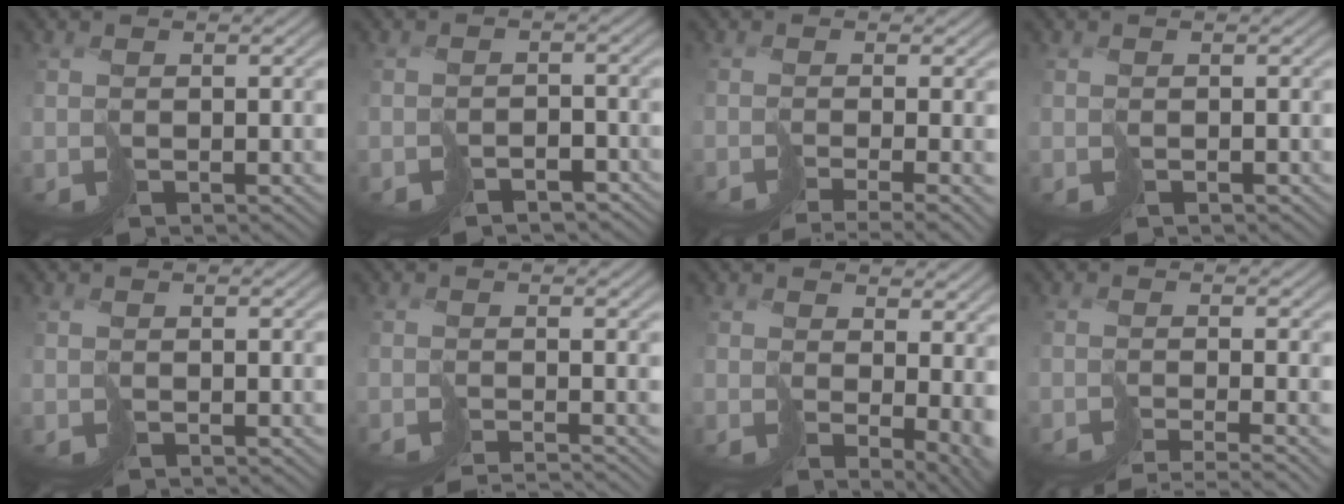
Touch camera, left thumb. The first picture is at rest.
{"total": 3.9, "force": [-3.6, 1.3, 0.6], "torque": [0.001, -0.009, -0.053]}
{"total": 4.7, "force": [-3.5, -0.1, 3.1], "torque": [-0.038, -0.015, -0.044]}
{"total": 0.5, "force": [-0.5, -0.1, -0.2], "torque": [0.008, -0.001, -0.007]}
{"total": 0.0}
{"total": 3.9, "force": [-3.5, -0.7, 1.5], "torque": [-0.006, -0.012, -0.052]}
{"total": 6.0, "force": [1.3, 2.8, 5.1], "torque": [-0.089, -0.020, 0.043]}
{"total": 4.8, "force": [-4.1, -0.6, 2.3], "torque": [-0.020, -0.010, -0.057]}